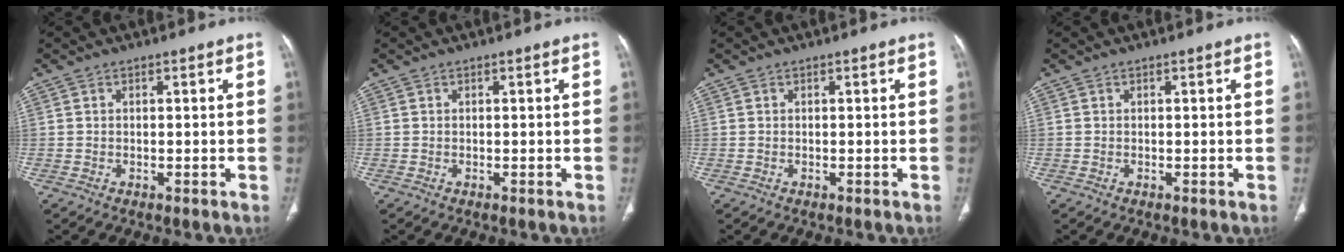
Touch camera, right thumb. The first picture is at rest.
{"total": 0.0}
{"total": 0.0}
{"total": 0.0}